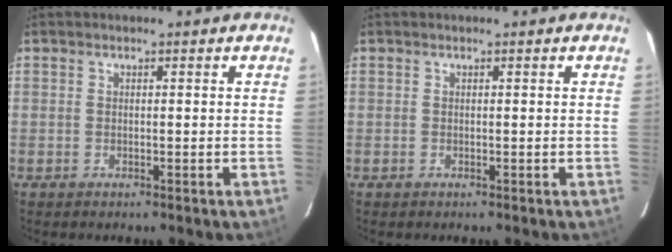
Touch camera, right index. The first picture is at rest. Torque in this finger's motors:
{"motor_torque": [0.04, -0.04, 0.00, 0.01]}